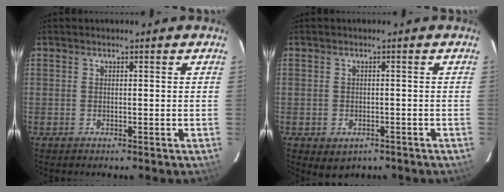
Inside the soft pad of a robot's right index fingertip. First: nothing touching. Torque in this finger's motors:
{"motor_torque": [0.29, -0.32, 0.15, 0.00]}